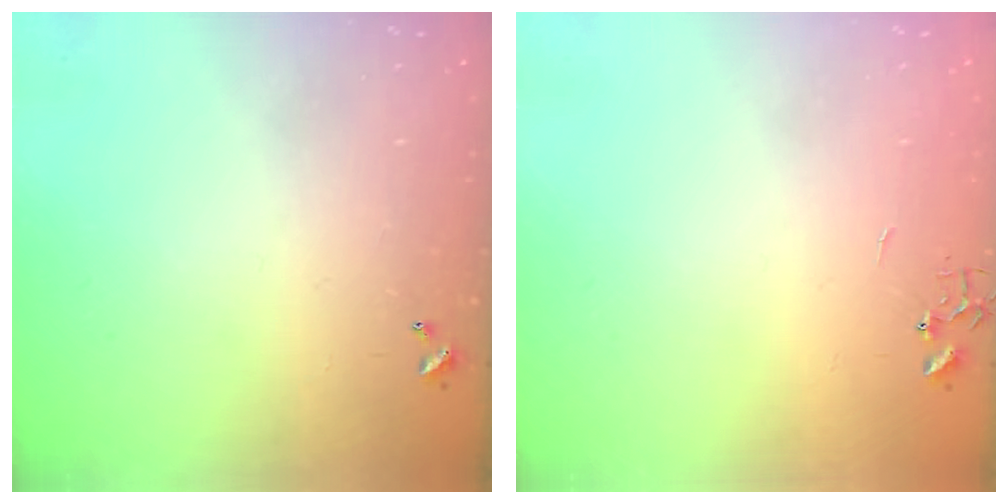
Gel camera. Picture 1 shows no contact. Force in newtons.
{"total": 0.0}